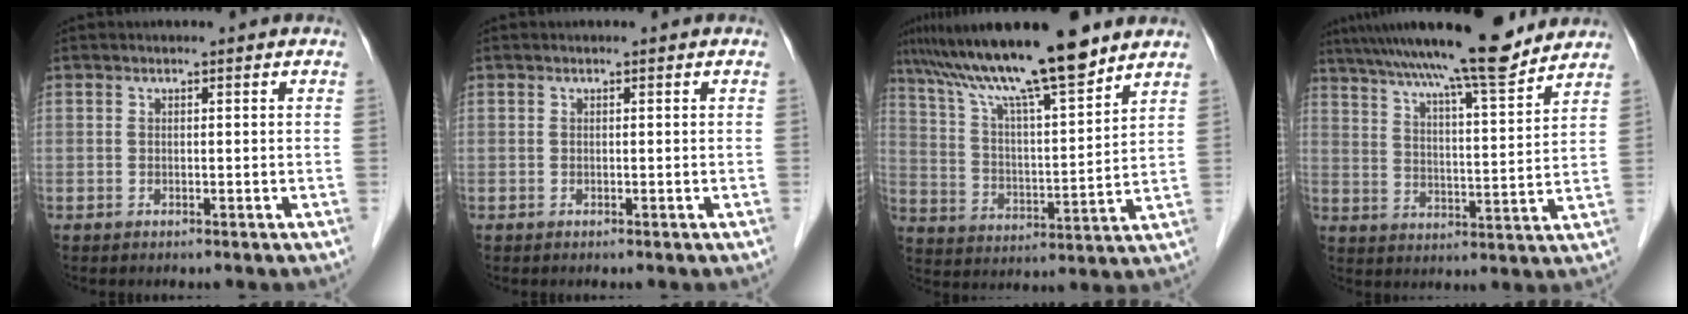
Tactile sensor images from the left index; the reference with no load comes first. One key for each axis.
{"total": 0.0}
{"total": 17.3, "fx": 13.7, "fy": 1.1, "fz": 10.5, "tx": -0.180, "ty": 0.019, "tz": 0.239}
{"total": 16.8, "fx": 14.5, "fy": 0.4, "fz": 8.5, "tx": -0.139, "ty": 0.015, "tz": 0.219}